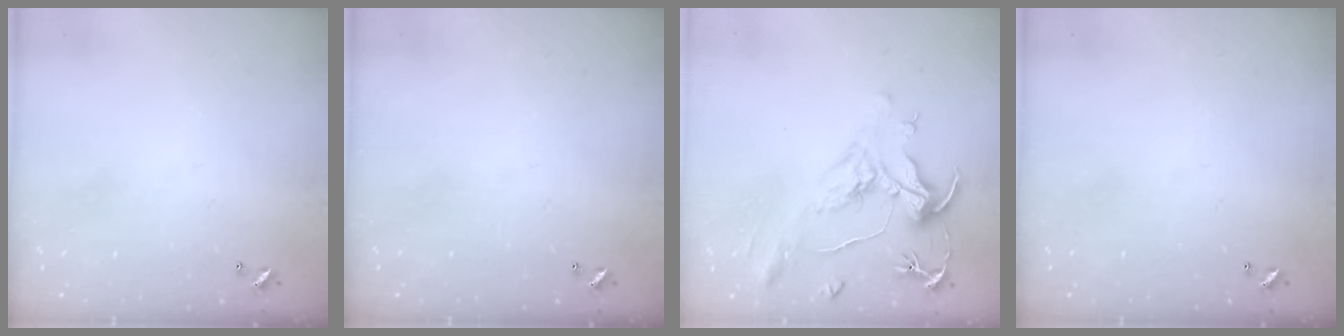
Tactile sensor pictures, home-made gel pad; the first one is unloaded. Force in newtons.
{"total": 0.0}
{"total": 2.2, "press": 1.7, "slide": 1.4}
{"total": 0.0}